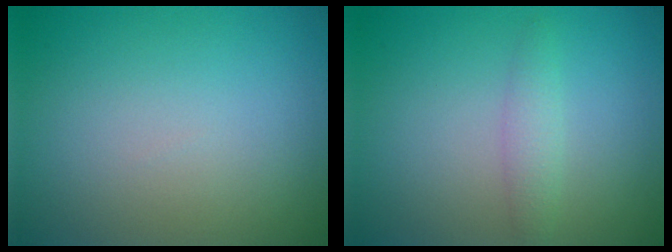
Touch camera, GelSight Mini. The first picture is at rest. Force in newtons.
{"total": 1.5, "press": 1.5, "slide": 0.0}